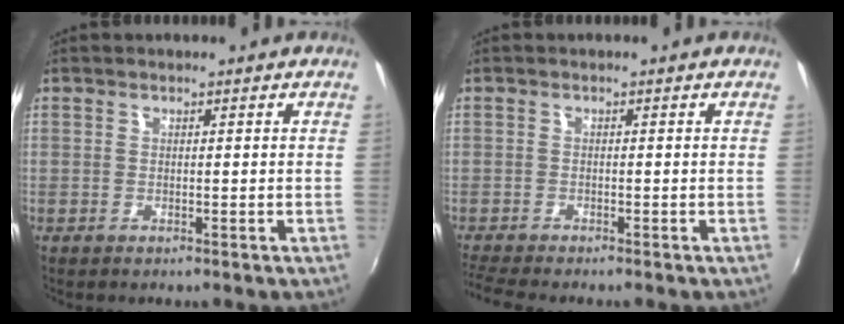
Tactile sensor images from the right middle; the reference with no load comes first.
{"total": 4.2, "force": [-3.8, -0.1, 1.7], "torque": [-0.048, -0.020, -0.071]}